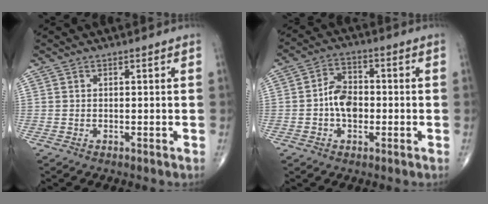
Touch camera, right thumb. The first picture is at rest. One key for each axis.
{"total": 6.8, "fx": -1.0, "fy": 4.6, "fz": 4.8, "tx": -0.063, "ty": 0.019, "tz": -0.028}